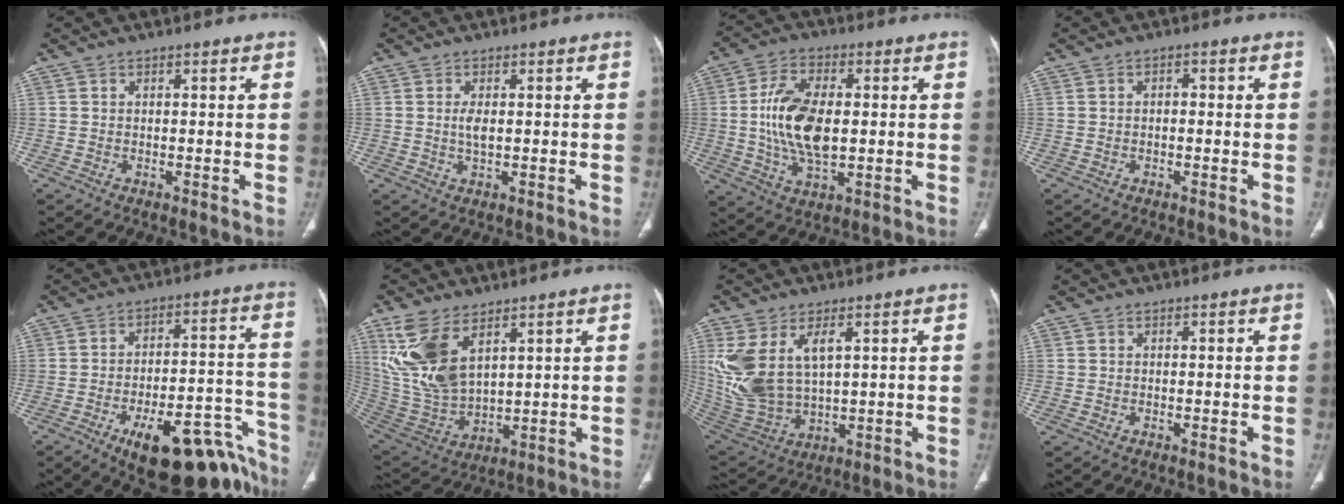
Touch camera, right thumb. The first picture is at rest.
{"total": 2.4, "force": [0.2, 0.9, 2.2], "torque": [-0.046, -0.004, 0.007]}
{"total": 13.8, "force": [0.3, 7.3, 11.7], "torque": [-0.222, 0.001, 0.008]}
{"total": 1.3, "force": [-0.1, 0.8, 1.0], "torque": [-0.013, 0.008, -0.004]}
{"total": 21.4, "force": [-14.7, 7.9, 13.3], "torque": [-0.090, 0.103, -0.206]}
{"total": 14.2, "force": [7.0, 7.2, 10.1], "torque": [-0.208, -0.026, 0.161]}
{"total": 14.6, "force": [4.2, 8.3, 11.2], "torque": [-0.240, -0.014, 0.105]}
{"total": 0.0}